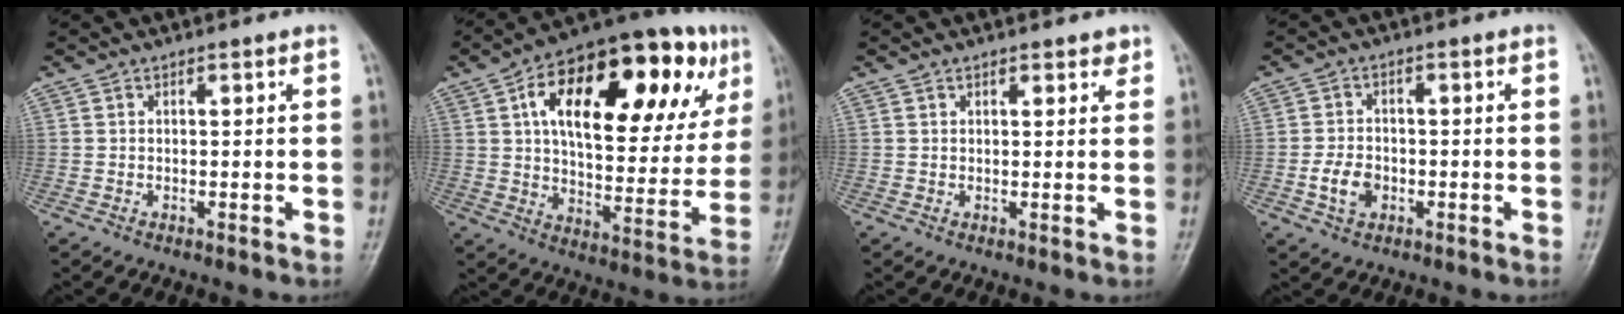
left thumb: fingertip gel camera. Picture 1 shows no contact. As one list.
[{"total": 29.6, "force": [11.2, 13.6, 23.8], "torque": [-0.320, 0.016, 0.168]}, {"total": 1.9, "force": [1.5, 0.9, 0.8], "torque": [0.004, -0.007, 0.014]}, {"total": 5.0, "force": [-1.6, 3.7, 3.0], "torque": [-0.047, 0.009, -0.031]}]